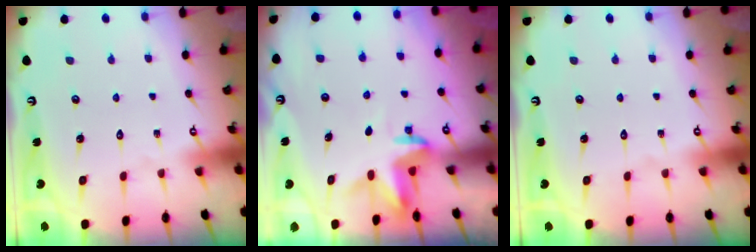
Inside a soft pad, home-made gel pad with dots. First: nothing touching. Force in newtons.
{"total": 3.3, "press": 3.3, "slide": 0.2}
{"total": 0.0}